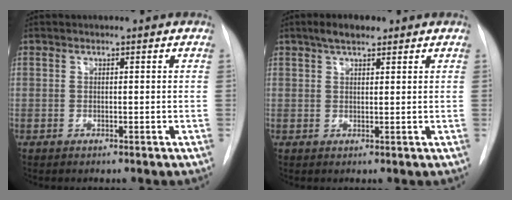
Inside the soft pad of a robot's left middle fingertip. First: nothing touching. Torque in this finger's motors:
{"motor_torque": [0.16, -0.16, 0.02, 0.03]}